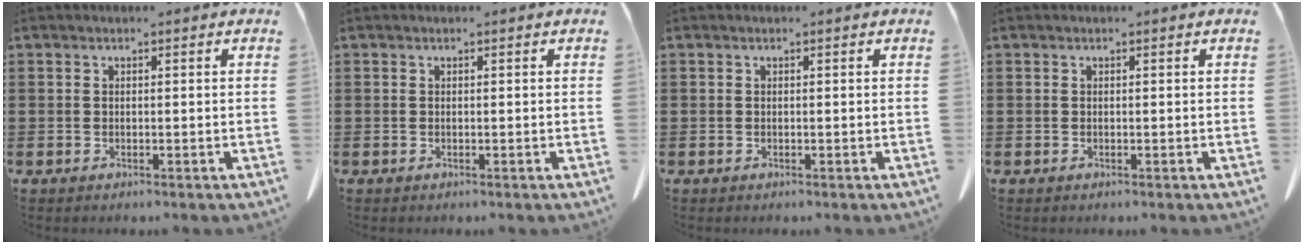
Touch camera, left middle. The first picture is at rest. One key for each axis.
{"total": 0.0}
{"total": 0.0}
{"total": 0.0}